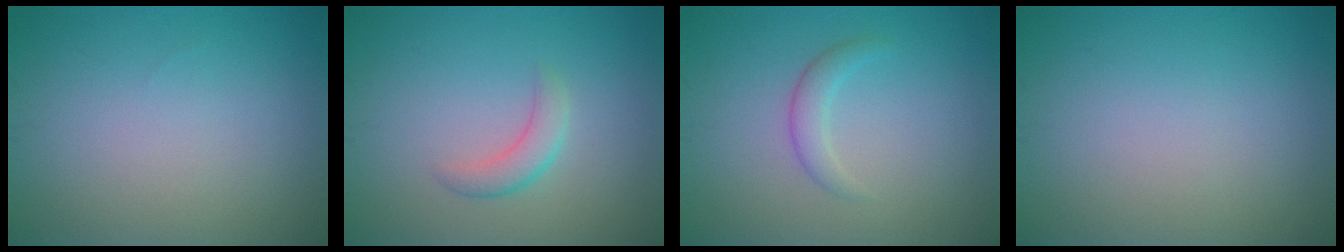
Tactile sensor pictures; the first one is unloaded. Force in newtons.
{"total": 2.0, "press": 1.9, "slide": 0.2}
{"total": 1.7, "press": 1.7, "slide": 0.1}
{"total": 0.0}